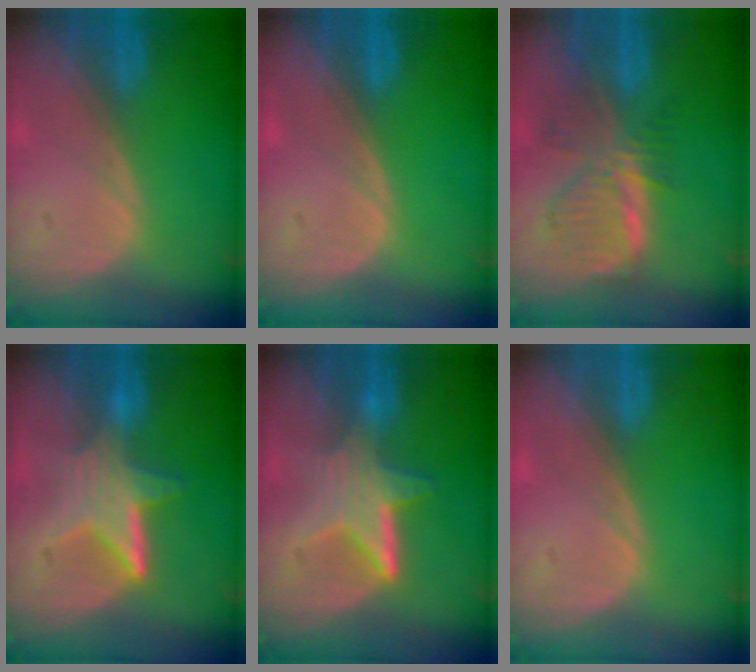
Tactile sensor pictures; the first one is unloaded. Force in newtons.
{"total": 0.0}
{"total": 7.9, "press": 7.0, "slide": 3.6}
{"total": 6.6, "press": 6.0, "slide": 2.7}
{"total": 6.7, "press": 6.1, "slide": 2.8}
{"total": 0.0}